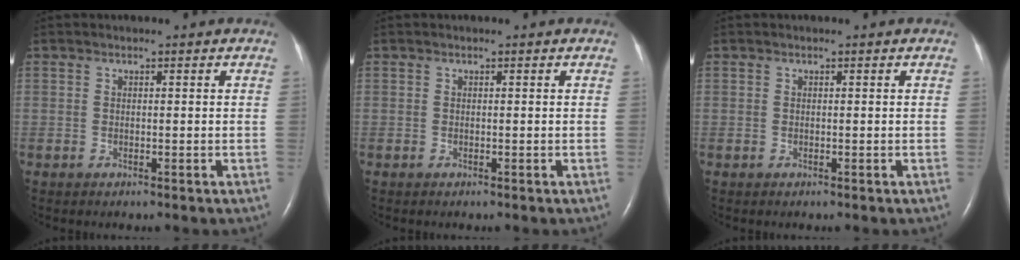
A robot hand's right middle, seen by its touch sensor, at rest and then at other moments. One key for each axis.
{"total": 0.0}
{"total": 0.0}